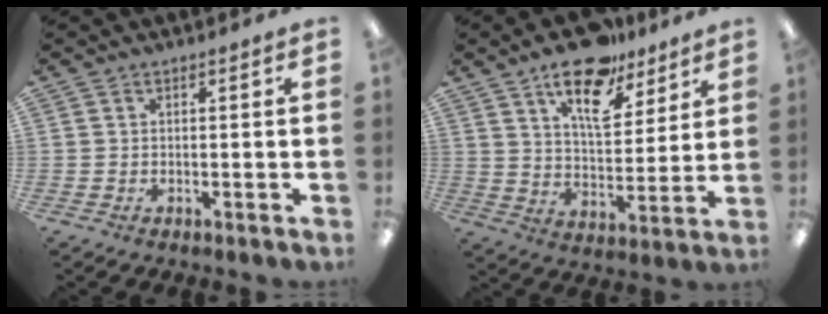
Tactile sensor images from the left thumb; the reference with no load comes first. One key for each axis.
{"total": 16.6, "fx": 11.5, "fy": 7.5, "fz": 9.3, "tx": -0.140, "ty": -0.061, "tz": 0.197}